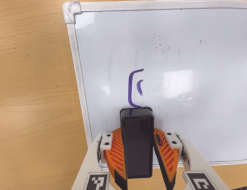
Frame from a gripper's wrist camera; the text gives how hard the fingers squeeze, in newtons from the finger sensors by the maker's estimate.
{"total": 8.8, "left": 8.9, "right": 8.6}